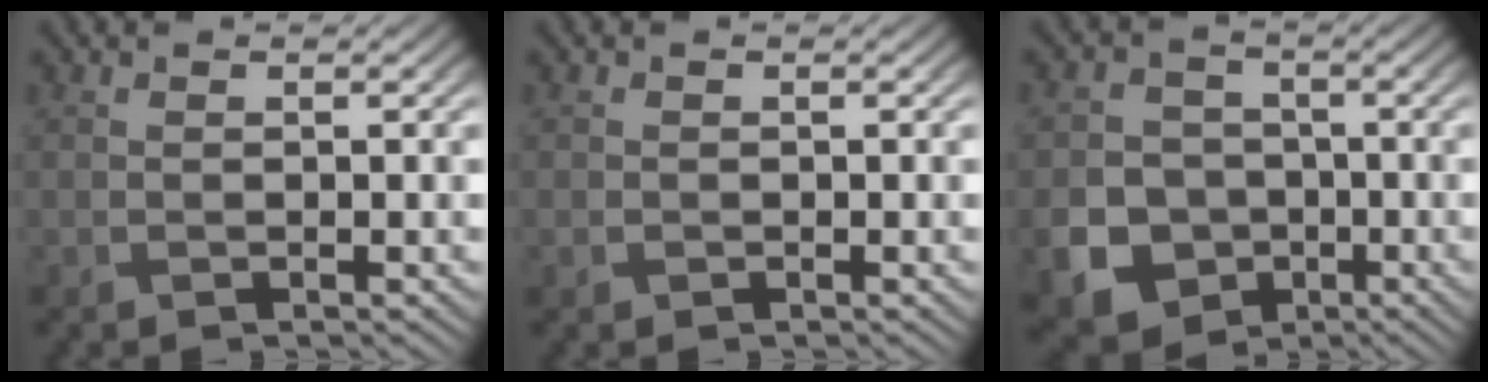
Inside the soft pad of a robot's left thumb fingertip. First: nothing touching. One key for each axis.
{"total": 0.8, "fx": -0.3, "fy": 0.7, "fz": 0.2, "tx": -0.004, "ty": -0.006, "tz": -0.007}
{"total": 10.1, "fx": -3.7, "fy": 8.8, "fz": 3.4, "tx": -0.085, "ty": -0.050, "tz": -0.082}